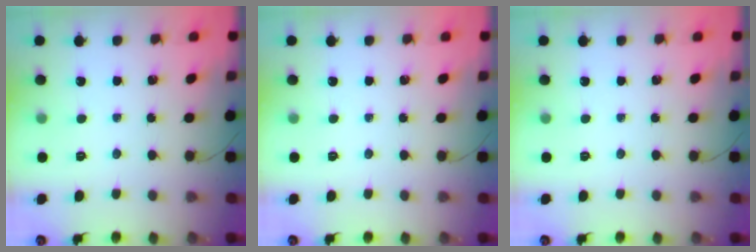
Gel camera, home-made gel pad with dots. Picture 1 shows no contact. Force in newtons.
{"total": 0.0}
{"total": 0.0}